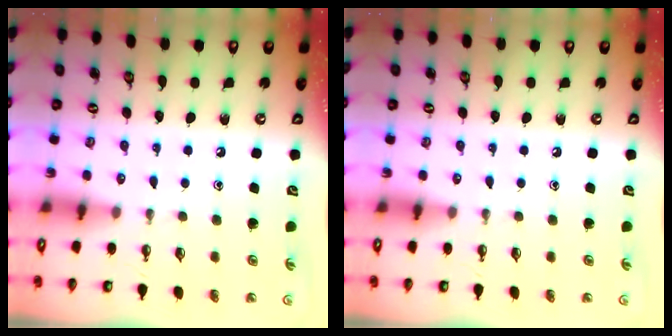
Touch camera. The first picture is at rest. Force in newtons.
{"total": 0.0}